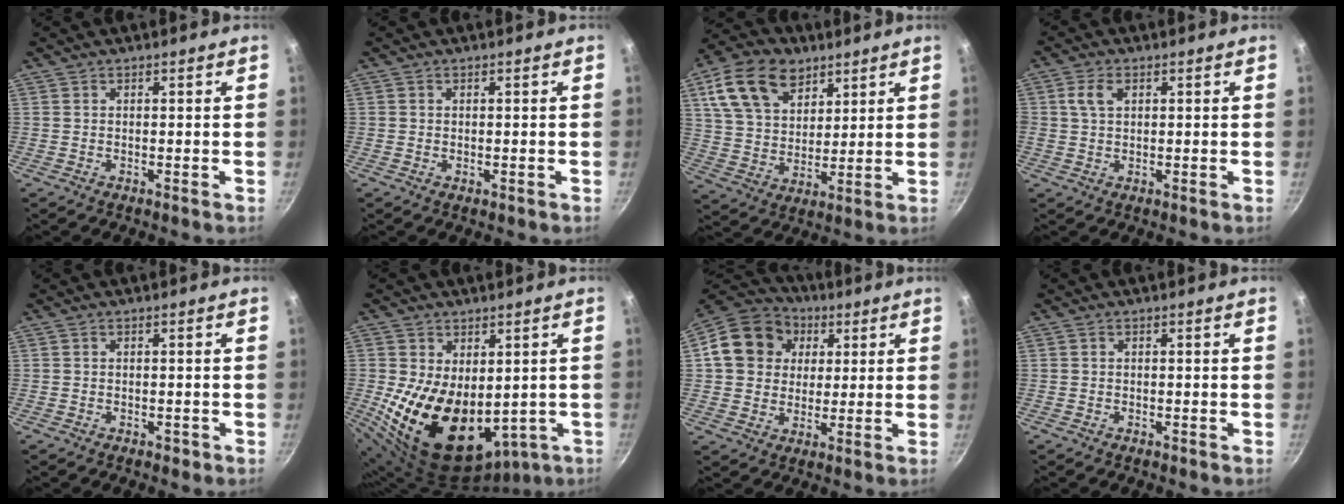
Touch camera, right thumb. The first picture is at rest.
{"total": 0.5, "force": [-0.1, 0.2, 0.5], "torque": [-0.004, 0.000, -0.002]}
{"total": 15.9, "force": [8.0, 10.6, 8.9], "torque": [-0.134, -0.015, 0.146]}
{"total": 3.8, "force": [1.2, 2.5, 2.6], "torque": [-0.044, 0.004, 0.022]}
{"total": 1.5, "force": [-0.8, 1.0, 0.8], "torque": [-0.009, 0.008, -0.006]}
{"total": 18.7, "force": [-1.3, 11.8, 14.5], "torque": [-0.237, -0.020, 0.010]}
{"total": 14.6, "force": [3.7, 12.5, 6.7], "torque": [-0.102, 0.018, 0.051]}
{"total": 0.6, "force": [-0.4, 0.4, 0.2], "torque": [-0.004, 0.003, -0.007]}